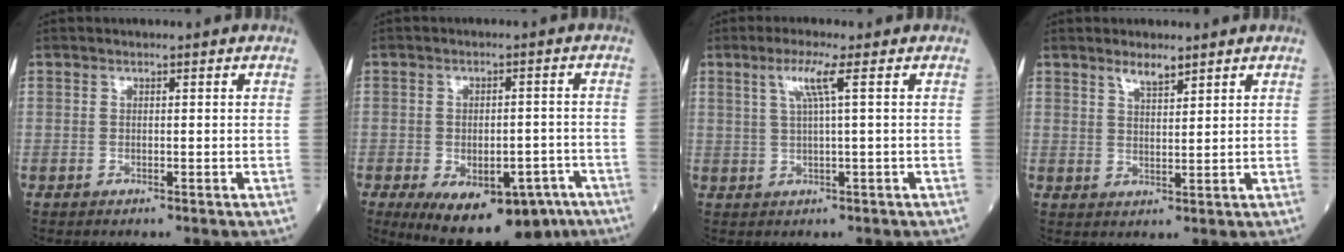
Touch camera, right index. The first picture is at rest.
{"total": 16.0, "force": [-9.3, 8.1, 10.3], "torque": [-0.159, -0.001, -0.123]}
{"total": 4.2, "force": [1.6, -0.6, 3.8], "torque": [-0.081, 0.003, 0.034]}
{"total": 2.8, "force": [2.3, 0.5, 1.6], "torque": [-0.033, -0.002, 0.043]}